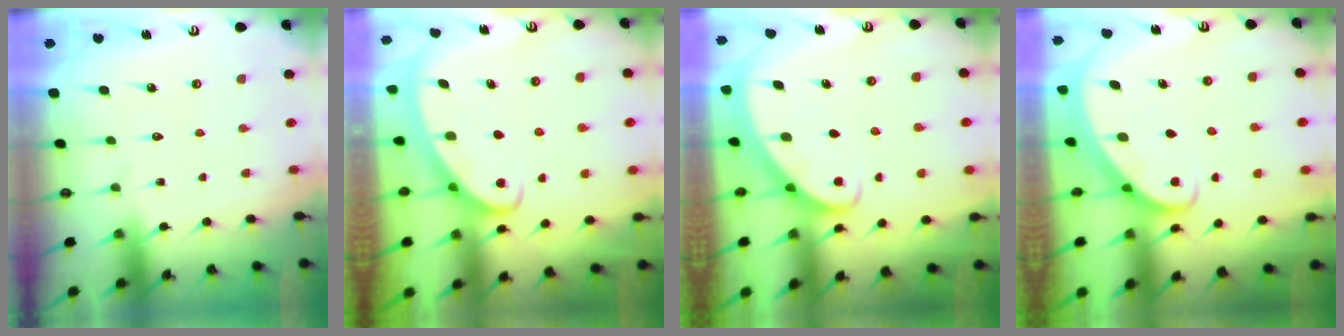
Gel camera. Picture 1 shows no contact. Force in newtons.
{"total": 2.8, "press": 2.8, "slide": 0.4}
{"total": 2.7, "press": 2.7, "slide": 0.2}
{"total": 2.7, "press": 2.6, "slide": 0.2}